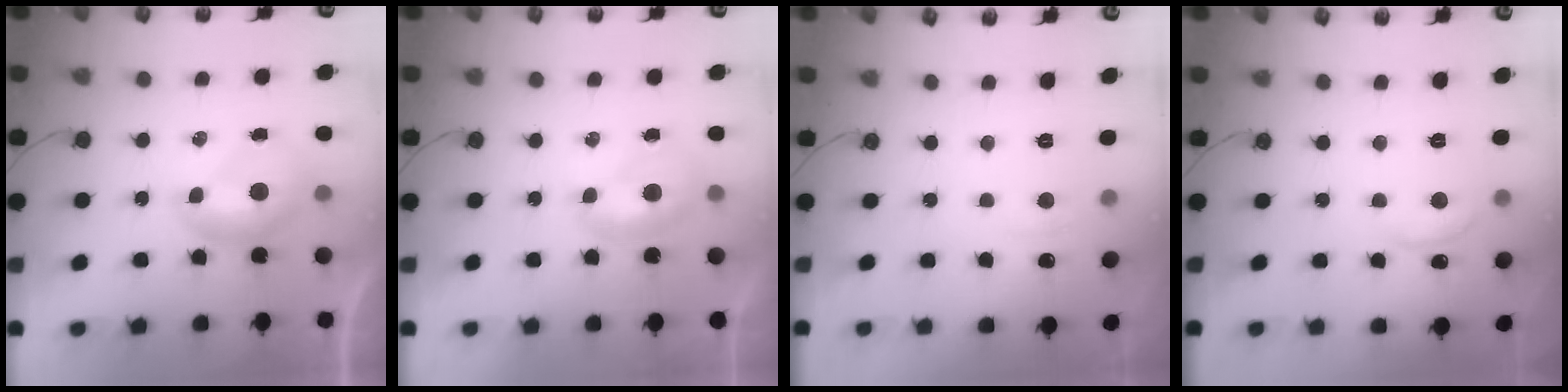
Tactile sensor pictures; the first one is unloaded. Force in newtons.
{"total": 1.1, "press": 0.8, "slide": 0.8}
{"total": 0.8, "press": 0.1, "slide": 0.8}
{"total": 2.6, "press": 2.5, "slide": 0.7}